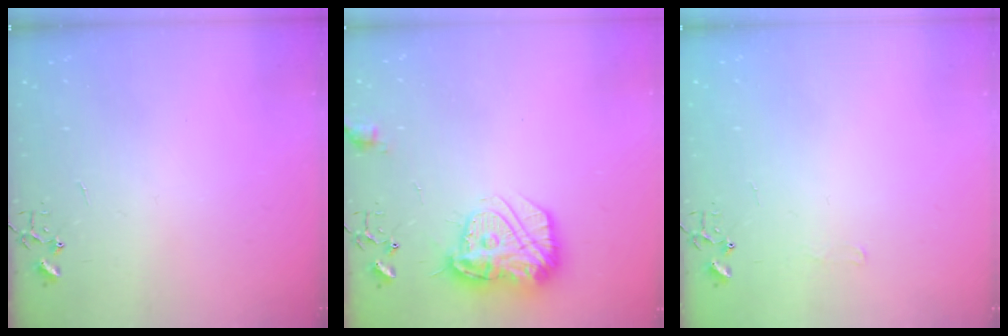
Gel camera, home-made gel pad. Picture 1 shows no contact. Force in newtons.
{"total": 17.4, "press": 17.4, "slide": 1.3}
{"total": 6.4, "press": 6.4, "slide": 0.8}